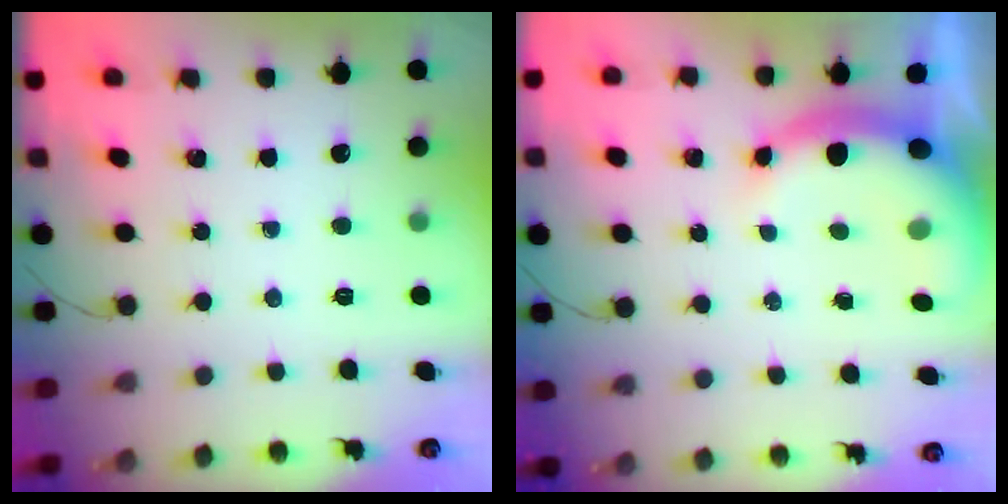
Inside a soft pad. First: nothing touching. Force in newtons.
{"total": 8.8, "press": 8.7, "slide": 1.1}